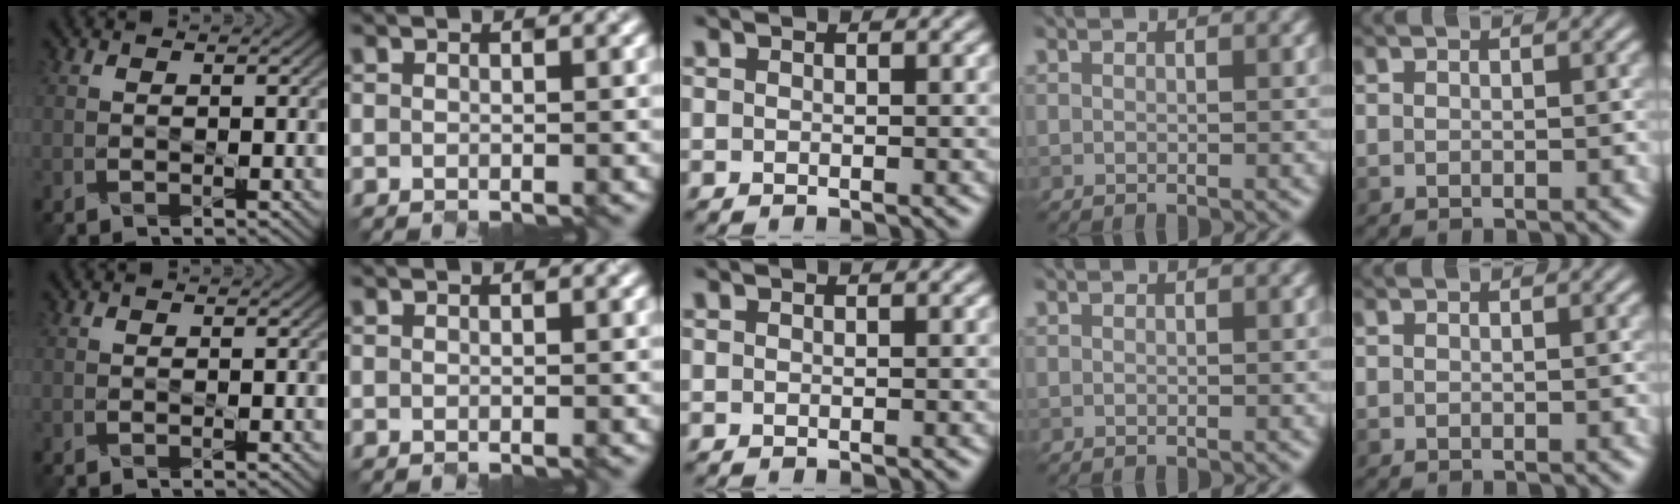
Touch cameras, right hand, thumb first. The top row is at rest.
{}